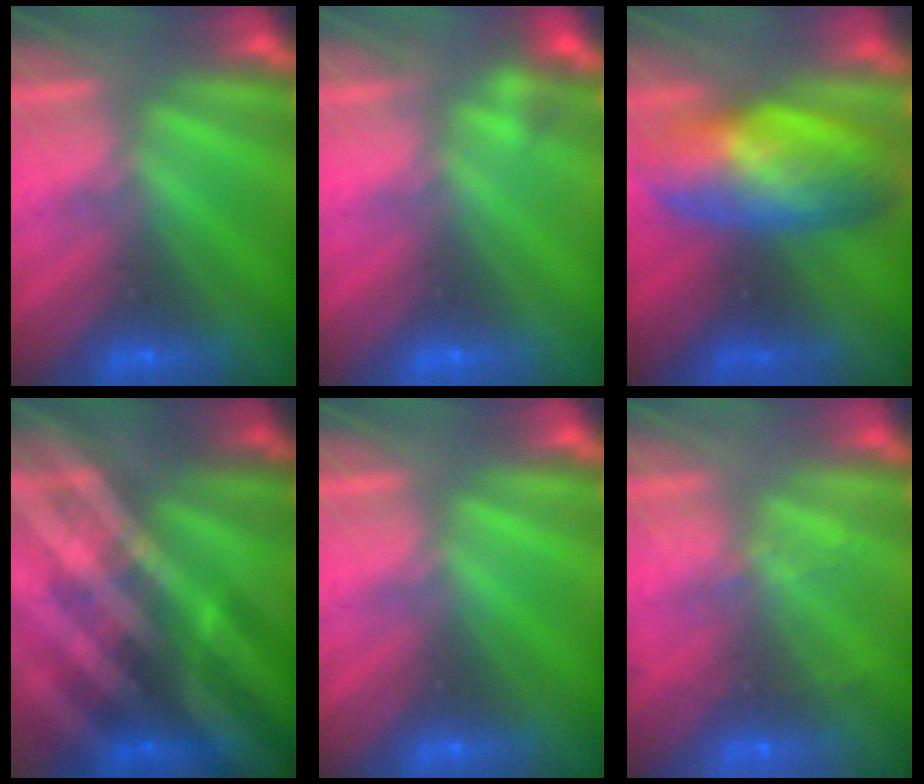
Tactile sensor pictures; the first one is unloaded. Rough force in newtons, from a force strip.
{"total": 2.1}
{"total": 9.5}
{"total": 8.7}
{"total": 0.0}
{"total": 2.3}